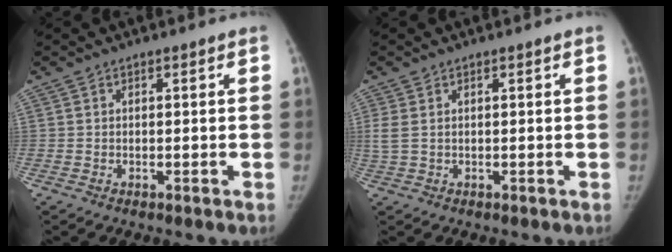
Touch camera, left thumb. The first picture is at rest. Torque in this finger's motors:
{"motor_torque": [0.14, 0.02, 0.71, -0.13, 0.20]}